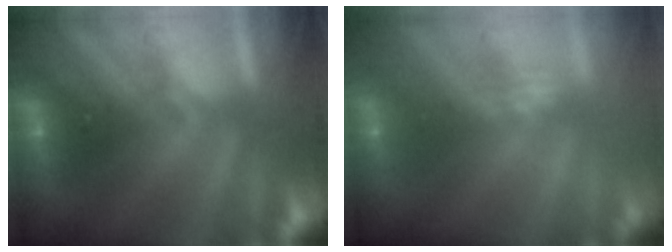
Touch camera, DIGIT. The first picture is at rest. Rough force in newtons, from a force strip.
{"total": 2.4}